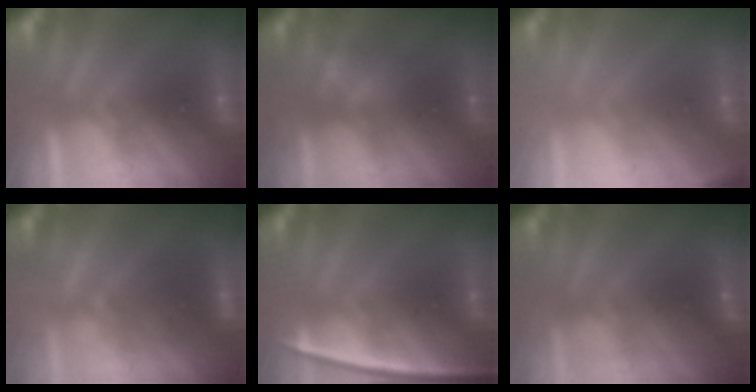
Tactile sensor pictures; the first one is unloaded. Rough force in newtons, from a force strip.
{"total": 2.1}
{"total": 2.4}
{"total": 3.8}
{"total": 2.3}
{"total": 2.9}